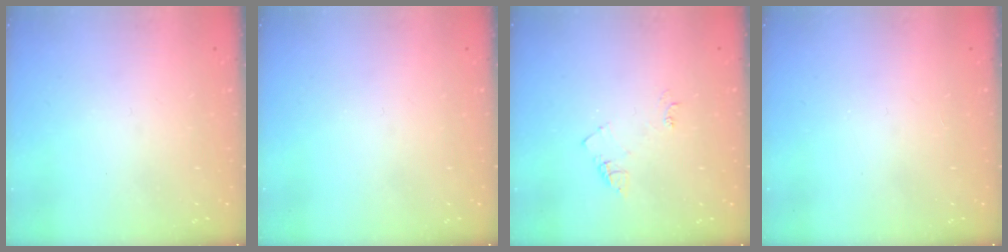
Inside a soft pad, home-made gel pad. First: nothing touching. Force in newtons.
{"total": 0.0}
{"total": 5.5, "press": 5.5, "slide": 0.6}
{"total": 2.8, "press": 2.8, "slide": 0.4}